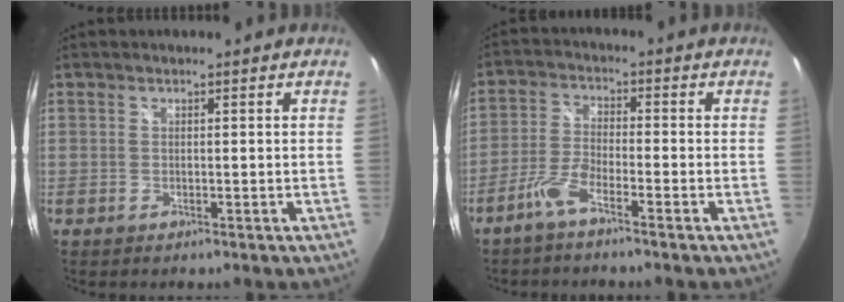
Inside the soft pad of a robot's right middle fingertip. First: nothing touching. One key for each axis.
{"total": 4.7, "fx": -3.5, "fy": 0.5, "fz": 3.1, "tx": -0.081, "ty": 0.004, "tz": -0.072}